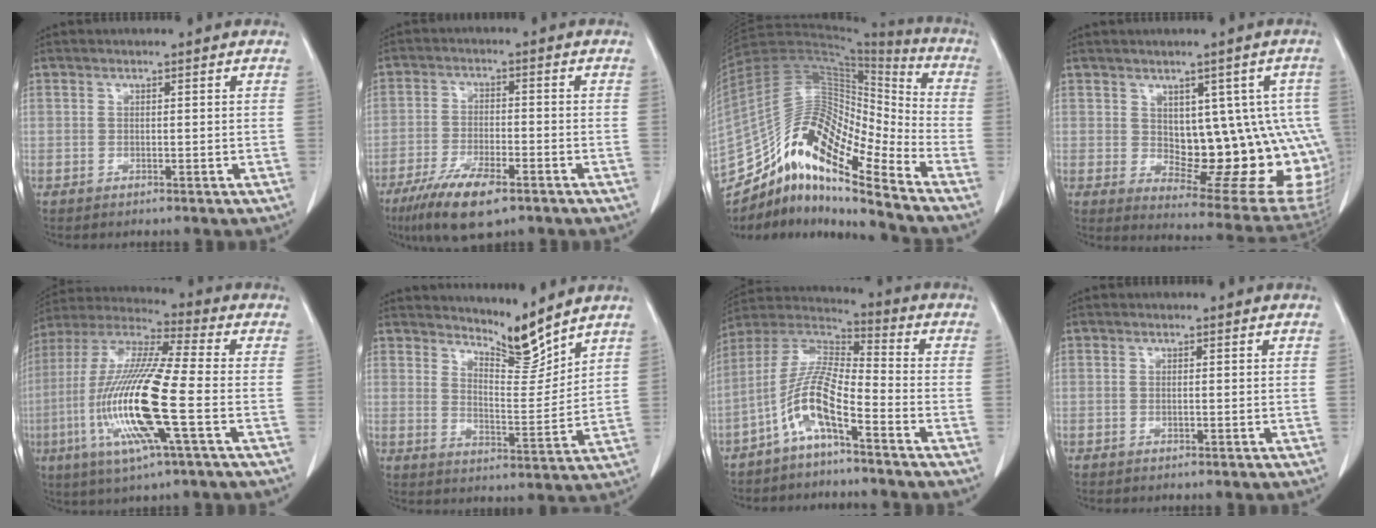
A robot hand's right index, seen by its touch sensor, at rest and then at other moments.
{"total": 9.8, "force": [-6.2, 2.4, 7.2], "torque": [-0.131, -0.018, -0.104]}
{"total": 17.2, "force": [-13.1, 3.1, 10.8], "torque": [-0.194, 0.051, -0.234]}
{"total": 17.2, "force": [0.0, 7.7, 15.4], "torque": [-0.127, 0.014, 0.025]}
{"total": 18.4, "force": [-4.5, 1.3, 17.8], "torque": [-0.376, -0.015, -0.090]}
{"total": 6.4, "force": [6.2, 0.0, 1.5], "torque": [-0.026, -0.024, 0.113]}
{"total": 9.8, "force": [-5.1, 1.7, 8.2], "torque": [-0.182, 0.012, -0.107]}
{"total": 0.0}